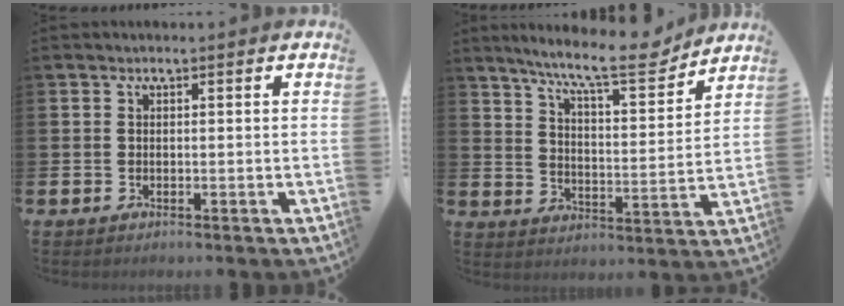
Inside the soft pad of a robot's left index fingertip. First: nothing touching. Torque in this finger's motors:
{"motor_torque": [1.00, -1.14, 0.72, 0.21]}